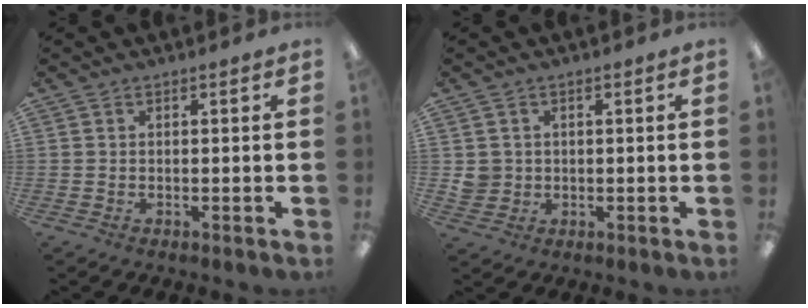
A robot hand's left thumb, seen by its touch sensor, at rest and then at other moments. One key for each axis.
{"total": 3.6, "fx": 0.5, "fy": 3.6, "fz": 0.3, "tx": -0.006, "ty": 0.006, "tz": 0.009}